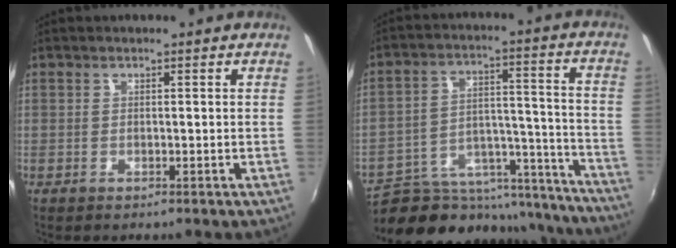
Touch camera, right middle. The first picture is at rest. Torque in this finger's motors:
{"motor_torque": [0.10, -1.98, 0.15, 0.02]}